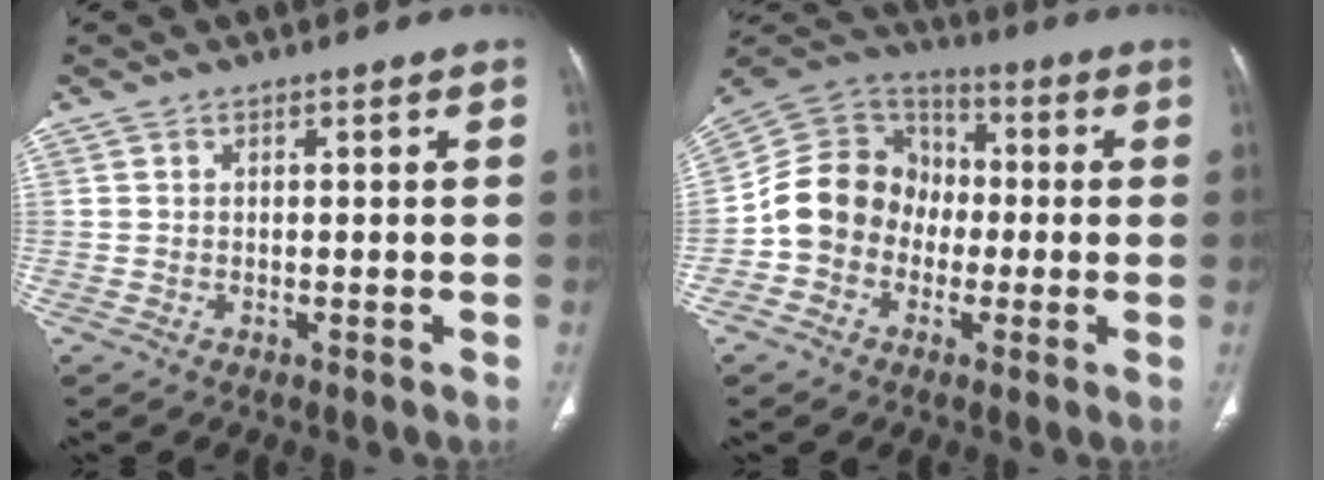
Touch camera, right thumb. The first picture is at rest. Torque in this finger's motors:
{"motor_torque": [1.74, 2.06, 1.21, -1.16, 0.07]}